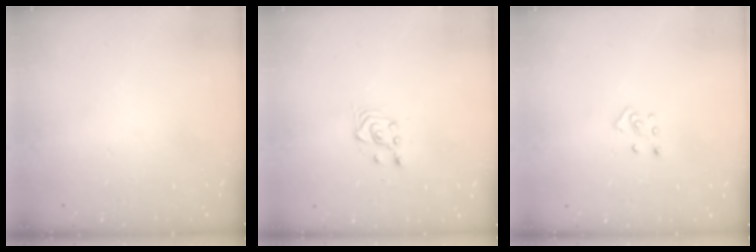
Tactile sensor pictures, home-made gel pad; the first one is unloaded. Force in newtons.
{"total": 3.6, "press": 3.3, "slide": 1.4}
{"total": 3.9, "press": 3.8, "slide": 0.3}